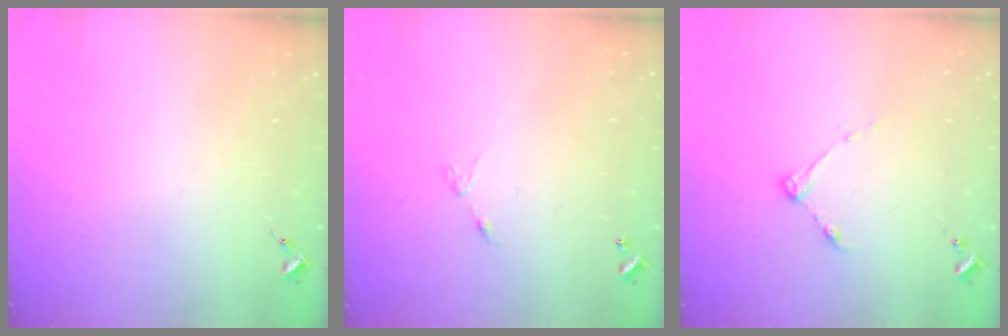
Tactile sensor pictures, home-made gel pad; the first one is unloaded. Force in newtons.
{"total": 5.9, "press": 5.9, "slide": 0.4}
{"total": 4.3, "press": 4.3, "slide": 0.6}